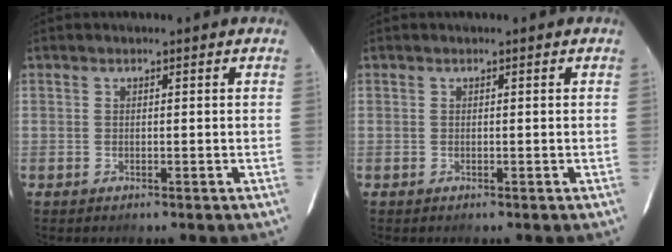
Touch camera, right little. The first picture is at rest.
{"total": 0.0}